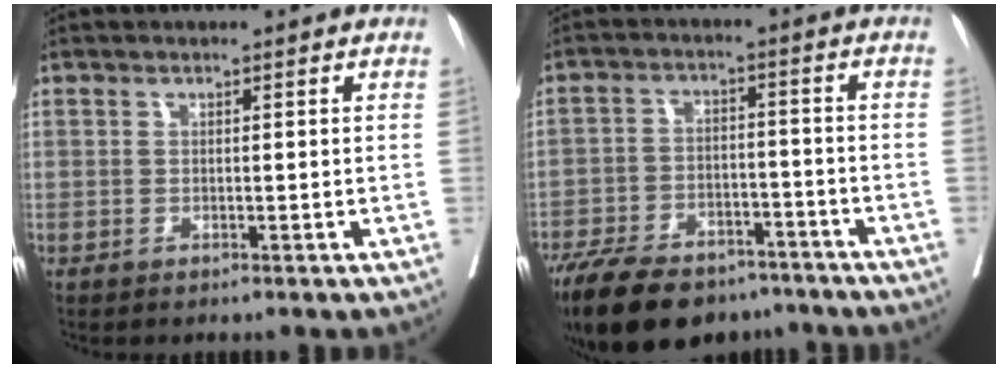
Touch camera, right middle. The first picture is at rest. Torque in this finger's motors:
{"motor_torque": [1.11, -1.03, 0.24, 0.08]}